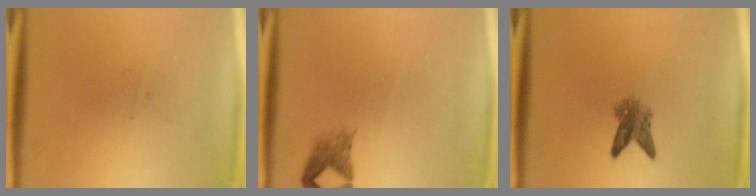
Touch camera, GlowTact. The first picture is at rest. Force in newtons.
{"total": 2.0}
{"total": 3.3}